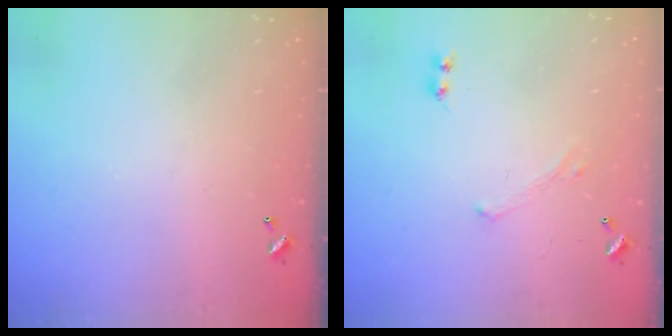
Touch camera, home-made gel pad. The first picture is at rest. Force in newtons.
{"total": 0.0}